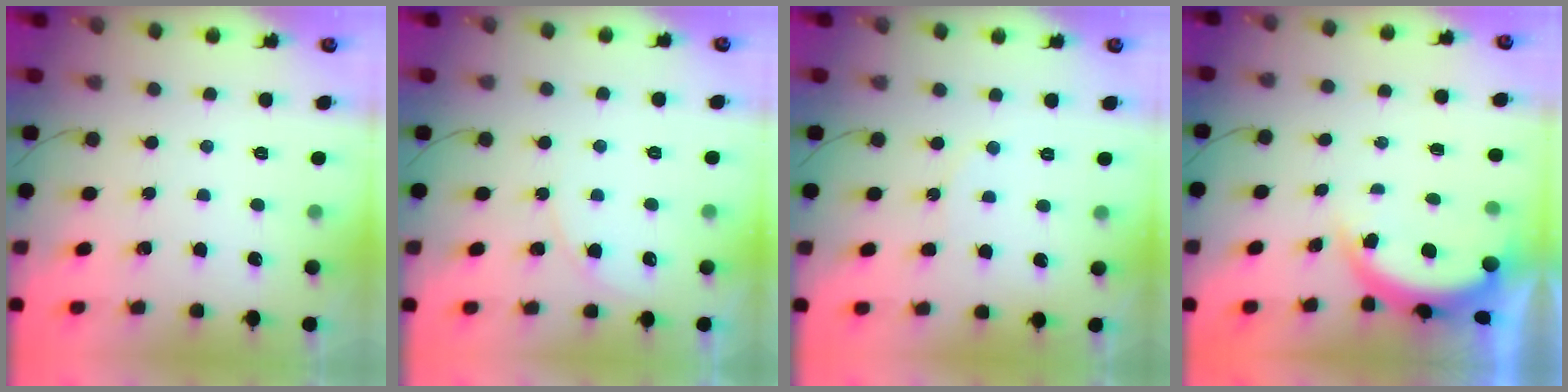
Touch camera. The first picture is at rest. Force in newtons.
{"total": 4.2, "press": 4.2, "slide": 0.5}
{"total": 5.3, "press": 5.3, "slide": 0.6}
{"total": 4.8, "press": 4.8, "slide": 0.8}